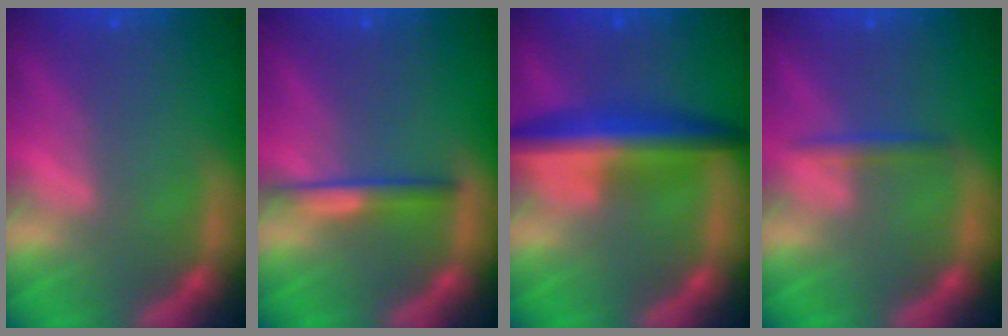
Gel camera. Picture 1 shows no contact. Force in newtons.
{"total": 2.4}
{"total": 6.5}
{"total": 1.4}